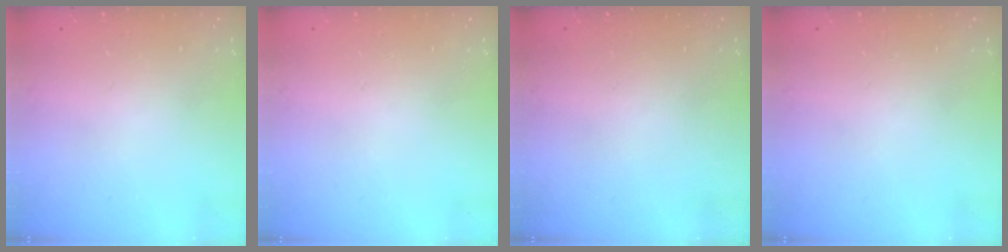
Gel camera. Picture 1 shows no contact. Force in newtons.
{"total": 0.0}
{"total": 0.0}
{"total": 0.0}